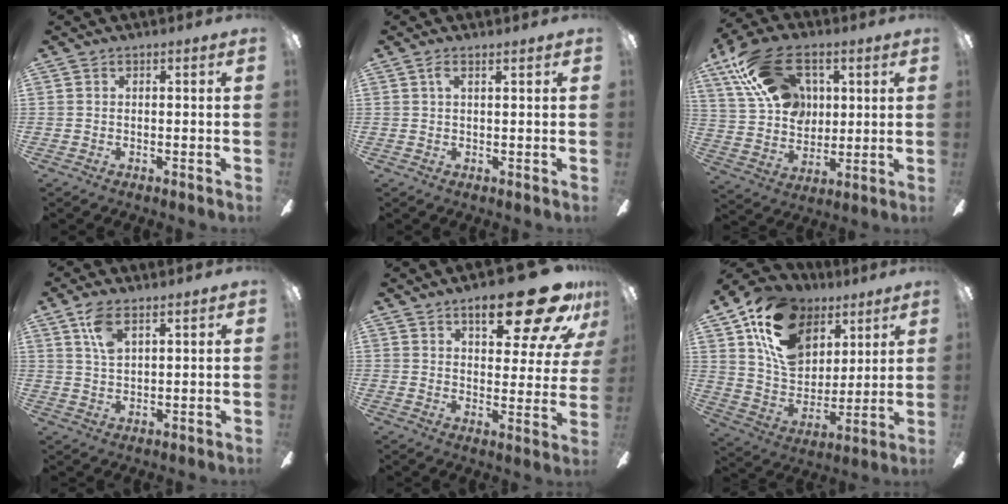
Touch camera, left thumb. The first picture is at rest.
{"total": 2.1, "force": [1.2, 0.4, 1.7], "torque": [-0.038, 0.004, 0.020]}
{"total": 20.3, "force": [9.7, 13.4, 11.9], "torque": [-0.218, -0.017, 0.182]}
{"total": 6.7, "force": [4.2, 2.7, 4.5], "torque": [-0.091, -0.007, 0.076]}
{"total": 21.1, "force": [12.3, 7.8, 15.3], "torque": [-0.197, -0.070, 0.191]}
{"total": 19.7, "force": [10.7, 13.4, 9.7], "torque": [-0.179, -0.042, 0.203]}